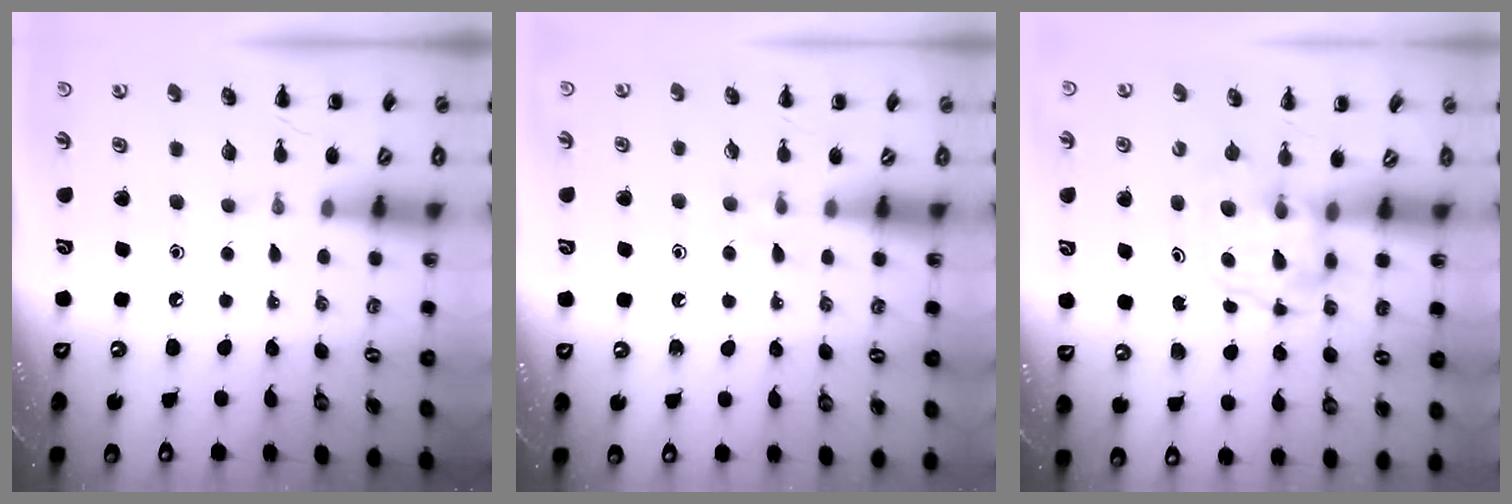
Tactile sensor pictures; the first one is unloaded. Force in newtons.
{"total": 3.1, "press": 2.8, "slide": 1.3}
{"total": 3.8, "press": 3.8, "slide": 0.2}